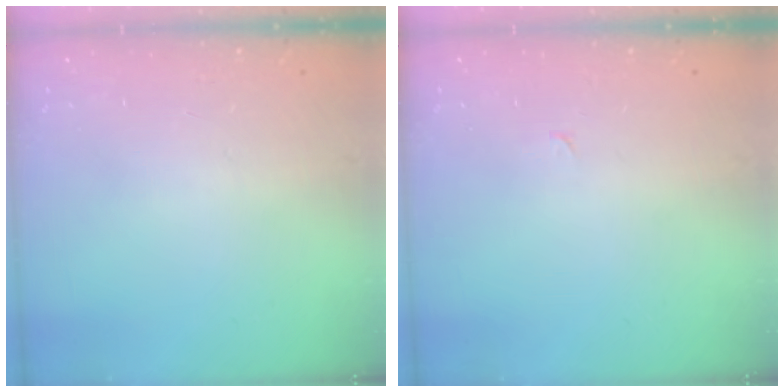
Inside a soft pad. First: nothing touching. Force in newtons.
{"total": 0.0}